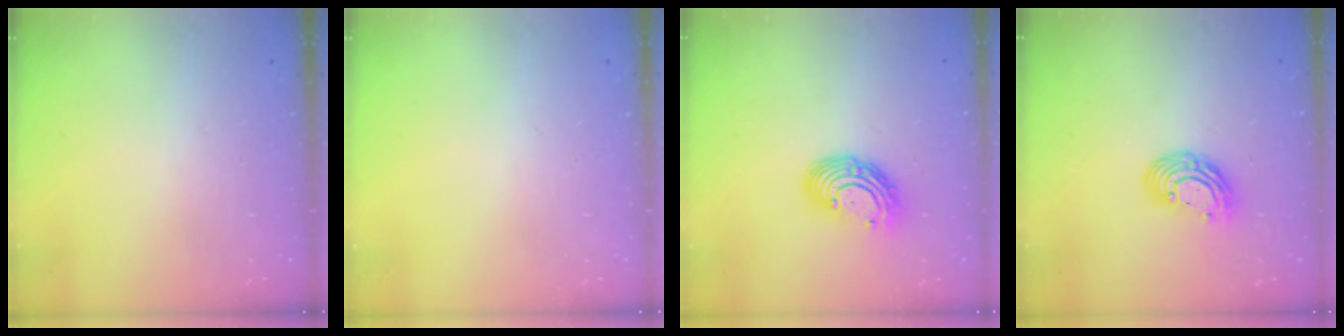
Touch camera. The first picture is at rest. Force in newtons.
{"total": 0.0}
{"total": 10.7, "press": 10.6, "slide": 0.9}
{"total": 9.9, "press": 9.9, "slide": 0.8}